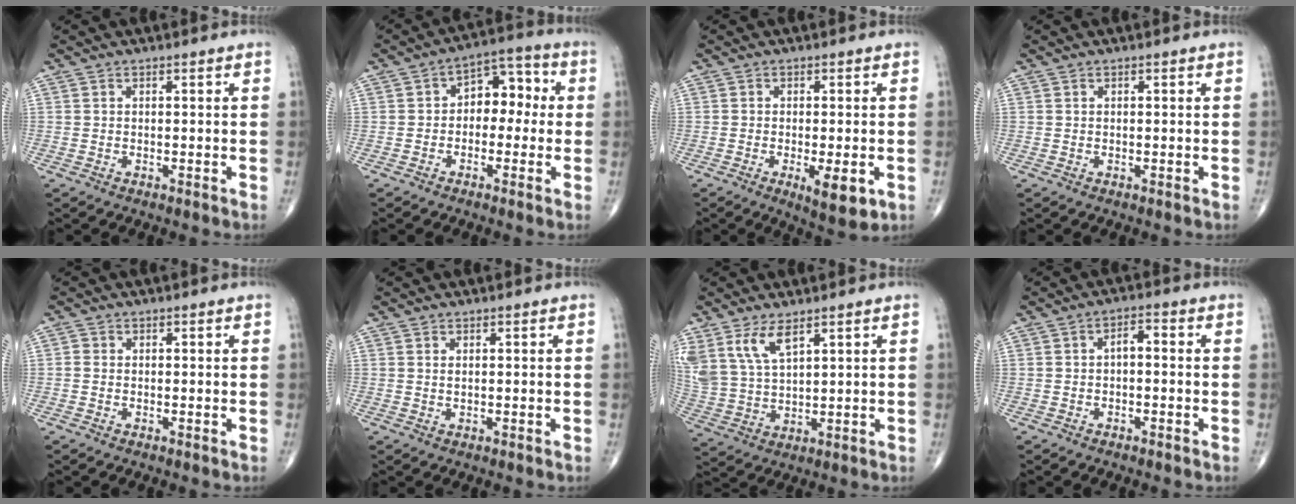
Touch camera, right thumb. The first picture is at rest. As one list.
[{"total": 8.3, "force": [0.0, 5.6, 6.1], "torque": [-0.048, 0.037, -0.015]}, {"total": 6.7, "force": [-2.1, 2.1, 6.0], "torque": [-0.088, -0.014, -0.028]}, {"total": 0.0}, {"total": 0.8, "force": [-0.2, 0.7, 0.4], "torque": [-0.003, 0.001, -0.007]}, {"total": 0.7, "force": [0.2, 0.2, 0.6], "torque": [-0.013, 0.000, 0.006]}, {"total": 9.2, "force": [5.5, 4.0, 6.3], "torque": [-0.132, -0.018, 0.122]}, {"total": 2.7, "force": [-0.4, 1.4, 2.3], "torque": [-0.030, 0.017, -0.014]}]